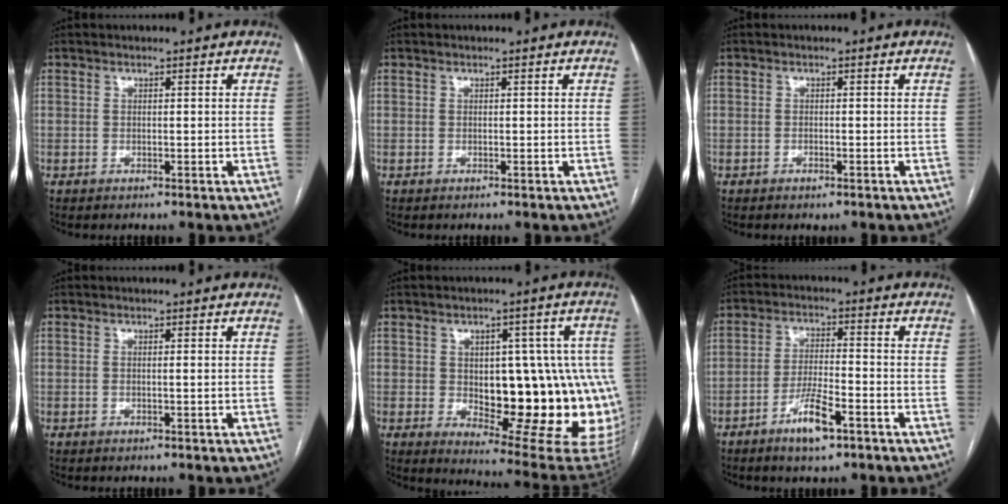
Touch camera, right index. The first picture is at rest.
{"total": 0.0}
{"total": 0.9, "force": [-0.6, 0.4, 0.5], "torque": [-0.011, -0.001, -0.004]}
{"total": 0.7, "force": [0.0, 0.0, 0.7], "torque": [-0.013, 0.000, 0.001]}
{"total": 21.0, "force": [-1.3, 8.6, 19.1], "torque": [-0.171, 0.022, 0.014]}
{"total": 6.9, "force": [-4.1, 1.3, 5.4], "torque": [-0.108, -0.003, -0.070]}